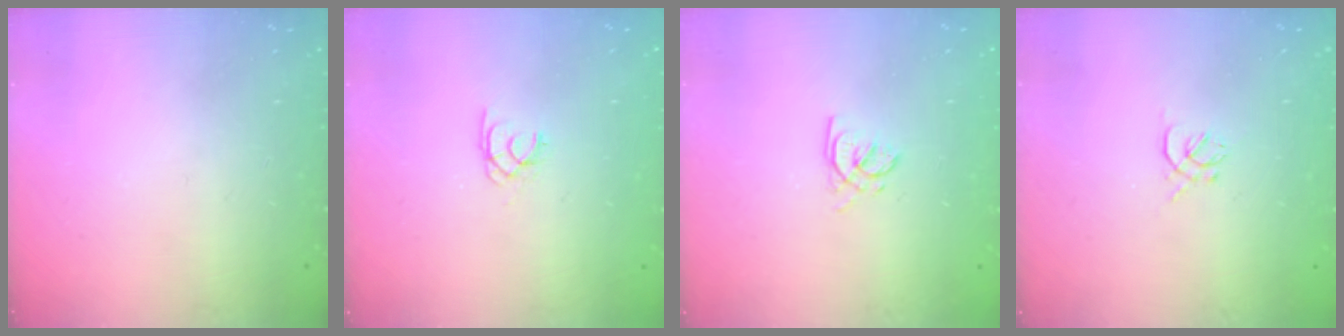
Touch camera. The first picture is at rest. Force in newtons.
{"total": 1.5, "press": 1.4, "slide": 0.2}
{"total": 1.5, "press": 1.5, "slide": 0.2}
{"total": 1.0, "press": 0.9, "slide": 0.4}